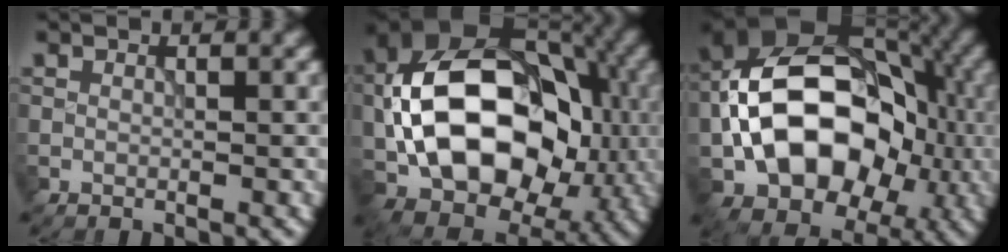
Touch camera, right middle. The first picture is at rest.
{"total": 16.3, "force": [-1.4, 11.0, 12.0], "torque": [-0.196, 0.022, -0.041]}
{"total": 15.0, "force": [-2.2, 10.5, 10.5], "torque": [-0.151, 0.015, -0.050]}